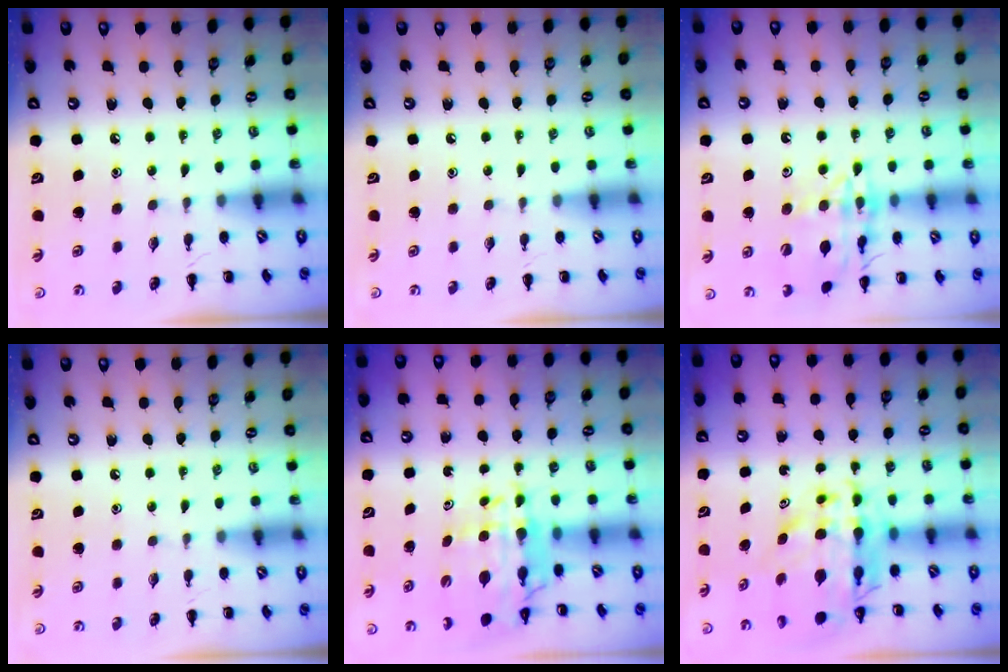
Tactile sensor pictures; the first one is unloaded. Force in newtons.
{"total": 0.0}
{"total": 15.7, "press": 15.6, "slide": 1.0}
{"total": 0.0}
{"total": 10.3, "press": 9.8, "slide": 3.2}
{"total": 11.3, "press": 10.7, "slide": 3.7}